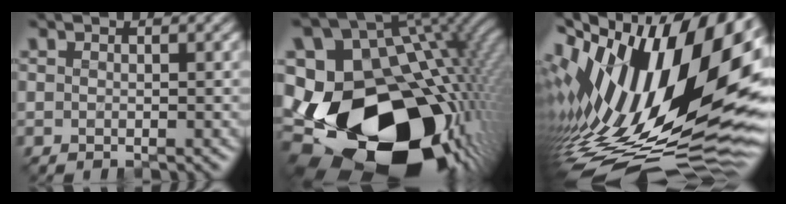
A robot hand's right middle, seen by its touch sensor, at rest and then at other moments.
{"total": 21.9, "force": [-5.4, 15.5, 14.4], "torque": [-0.293, -0.050, -0.055]}
{"total": 19.3, "force": [1.5, 7.9, 17.6], "torque": [-0.321, -0.017, 0.014]}